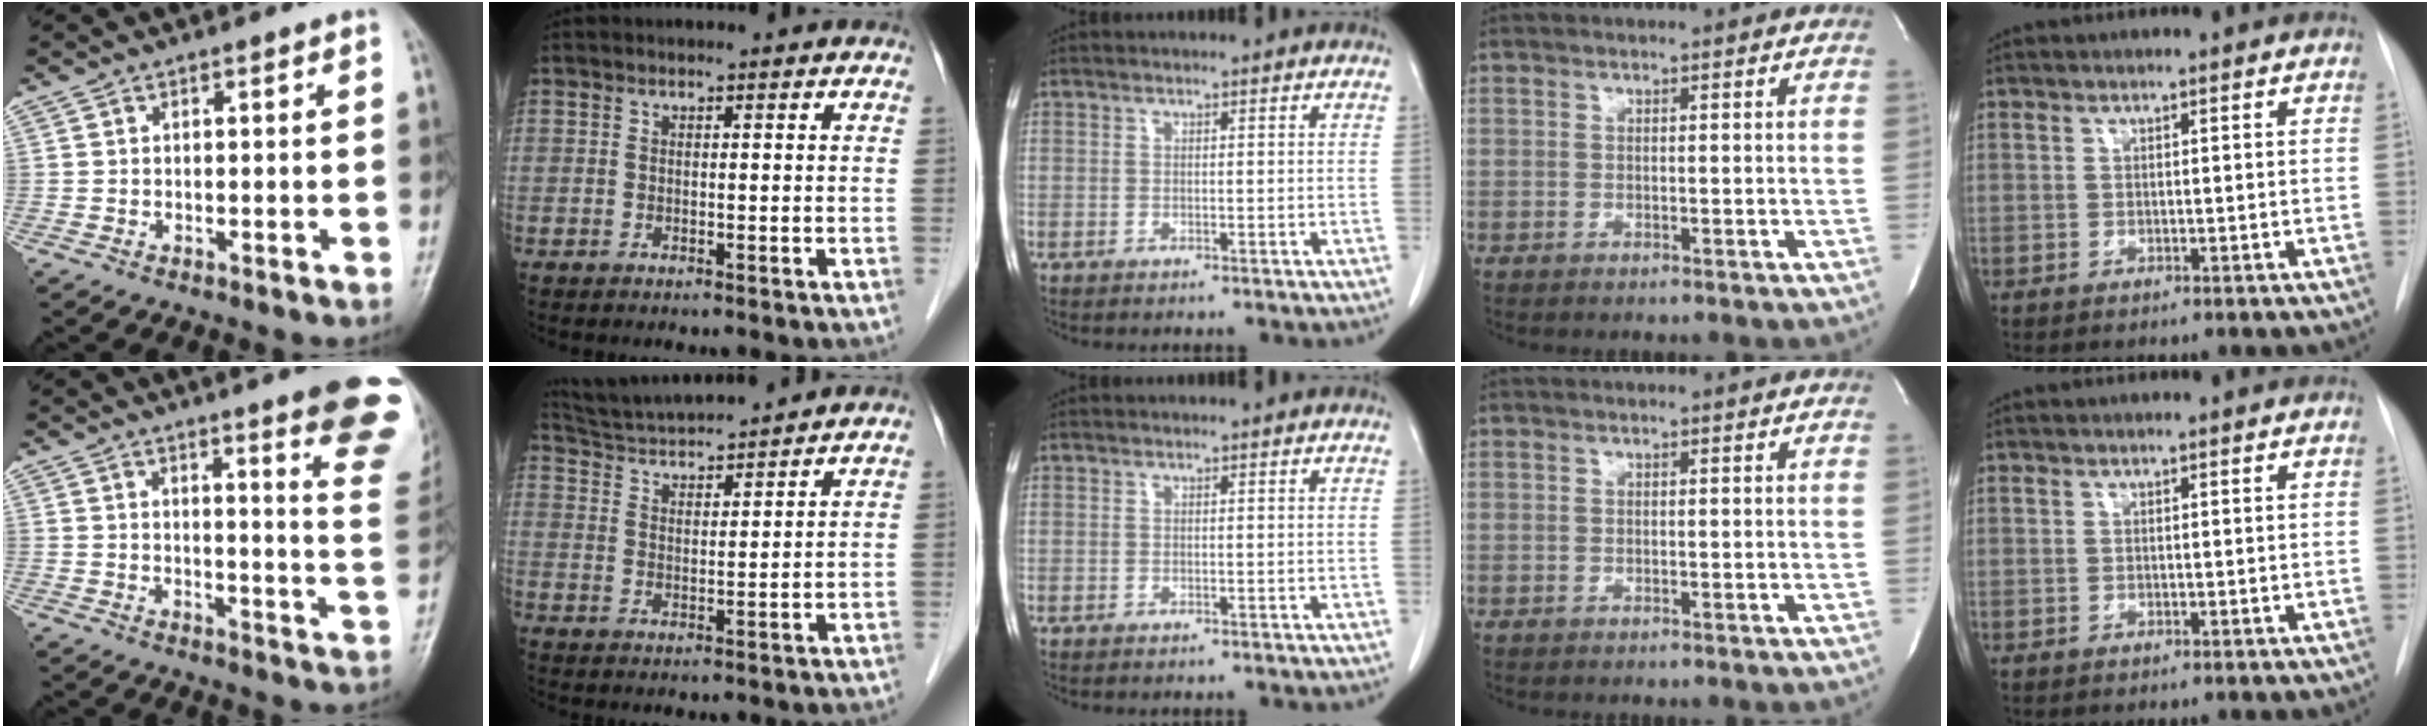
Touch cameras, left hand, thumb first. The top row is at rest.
{"thumb": {"total": 16.5, "force": [11.4, 1.3, 11.9], "torque": [-0.119, -0.077, 0.125]}, "index": {"total": 11.0, "force": [10.4, 0.0, 3.6], "torque": [-0.074, 0.018, 0.176]}}